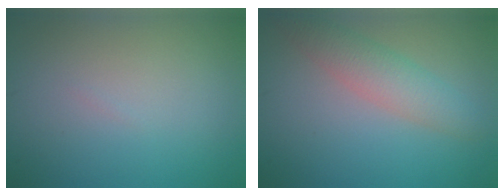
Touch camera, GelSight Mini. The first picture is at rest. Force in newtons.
{"total": 3.5, "press": 3.5, "slide": 0.2}